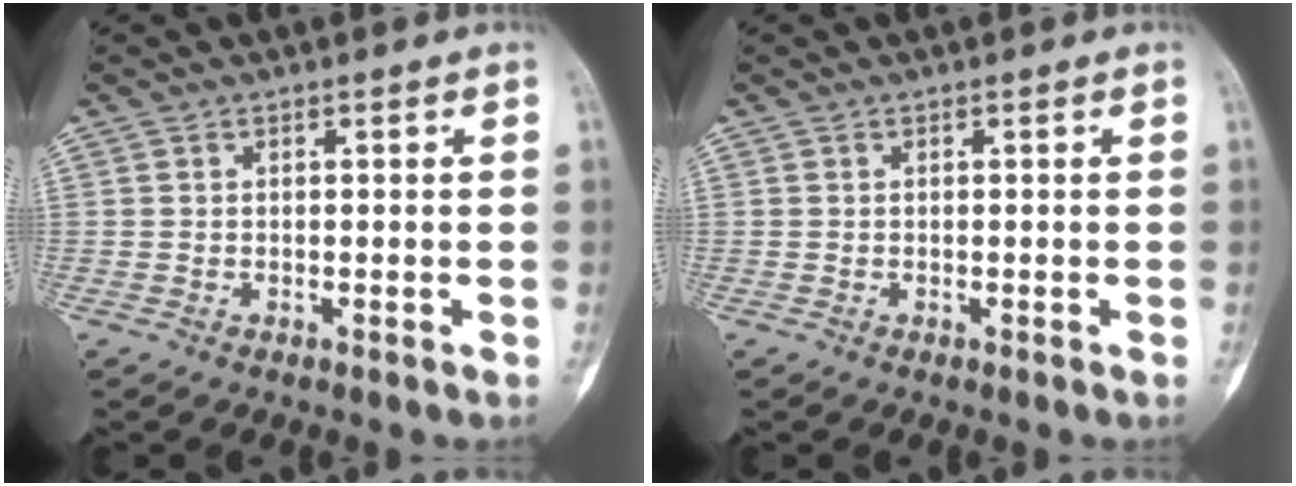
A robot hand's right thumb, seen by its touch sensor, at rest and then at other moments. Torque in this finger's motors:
{"motor_torque": [0.41, 0.41, 0.12, -0.01, 0.07]}